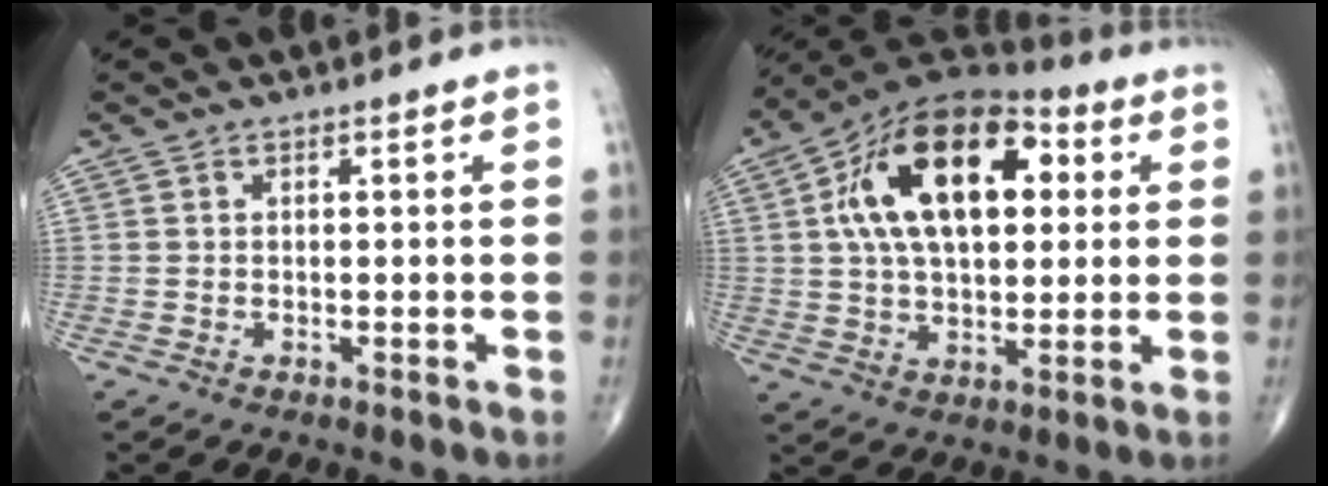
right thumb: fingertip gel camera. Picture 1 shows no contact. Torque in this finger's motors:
{"motor_torque": [-1.13, 1.92, 1.82, 0.58, 0.27]}